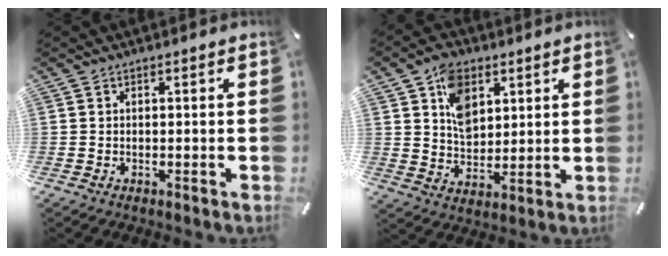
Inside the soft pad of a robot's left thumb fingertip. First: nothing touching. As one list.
[{"total": 9.9, "force": [4.4, 7.3, 5.1], "torque": [-0.080, -0.004, 0.079]}]